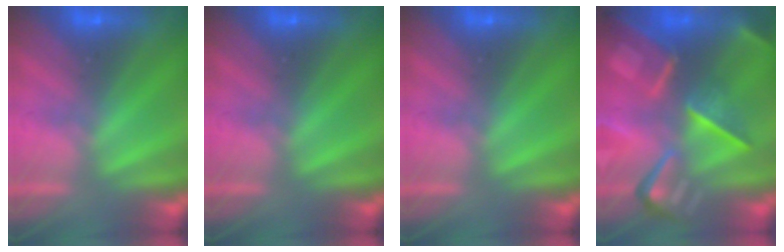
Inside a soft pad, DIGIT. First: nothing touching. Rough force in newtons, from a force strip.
{"total": 0.0}
{"total": 0.0}
{"total": 7.3}